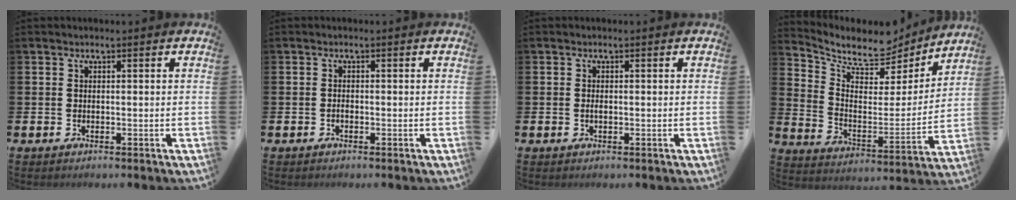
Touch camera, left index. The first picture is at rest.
{"total": 0.5, "force": [-0.3, 0.3, 0.3], "torque": [-0.013, 0.001, -0.005]}
{"total": 0.6, "force": [0.0, 0.3, 0.6], "torque": [-0.010, 0.000, -0.002]}
{"total": 8.5, "force": [7.6, 3.2, 2.1], "torque": [-0.070, -0.060, 0.130]}